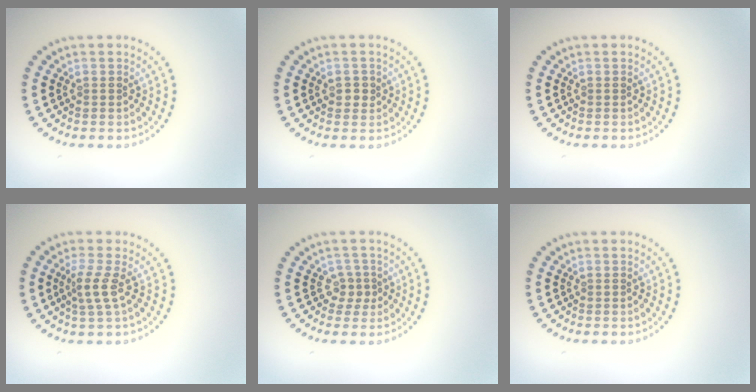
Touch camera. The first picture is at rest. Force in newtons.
{"total": 1.2, "press": 1.2, "slide": 0.3}
{"total": 0.0}
{"total": 2.1, "press": 1.5, "slide": 1.5}
{"total": 1.7, "press": 1.2, "slide": 1.3}
{"total": 0.0}